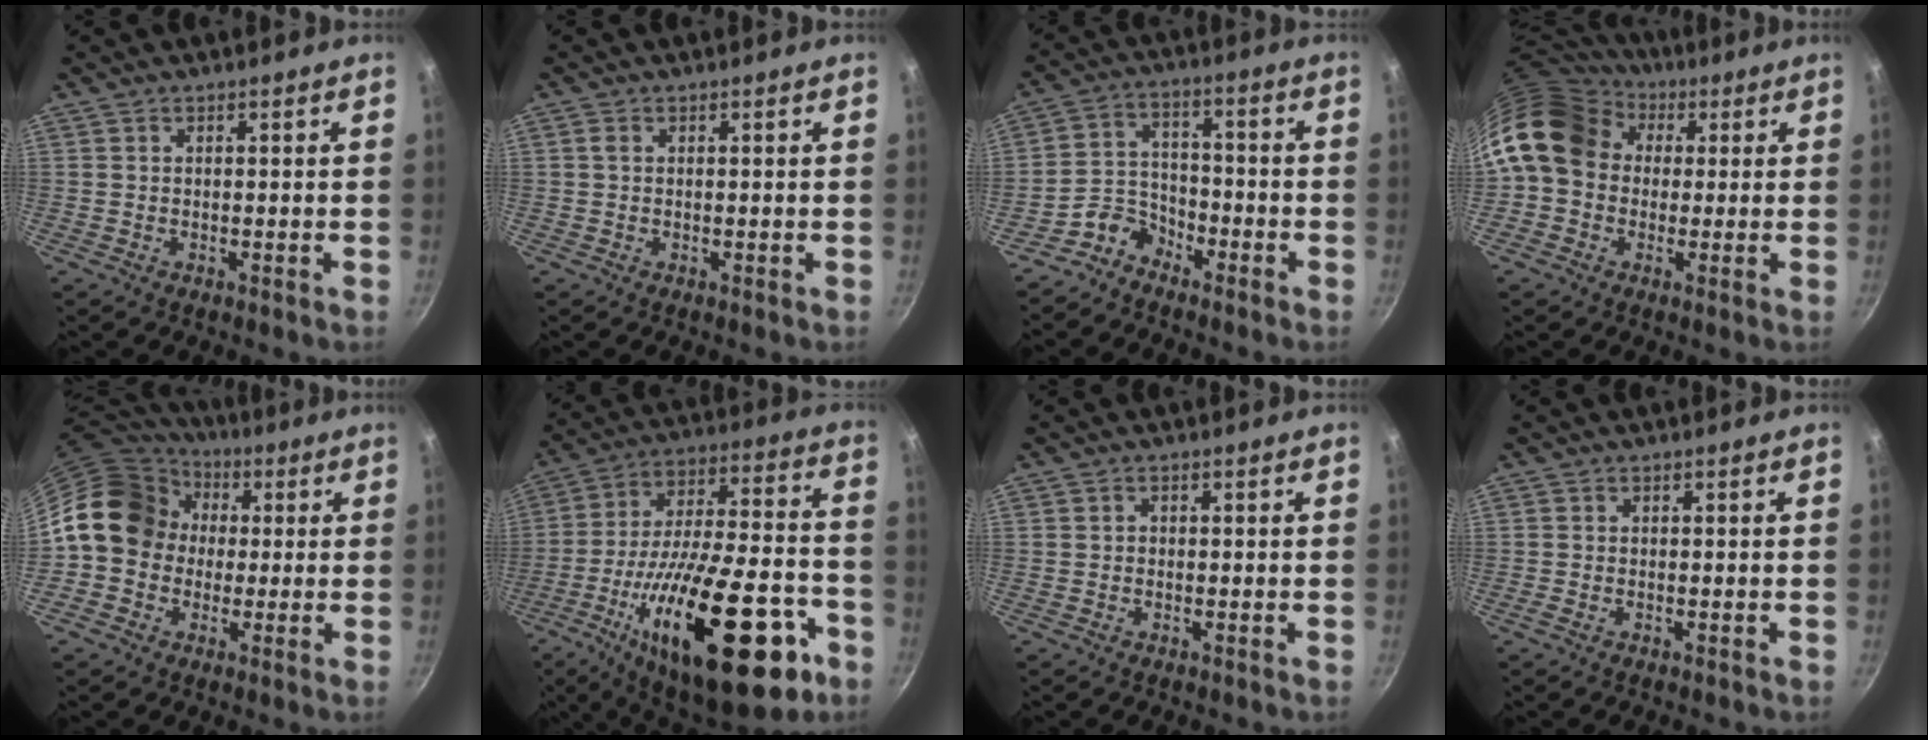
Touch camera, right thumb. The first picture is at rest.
{"total": 0.8, "force": [0.1, 0.5, 0.6], "torque": [-0.011, 0.003, 0.002]}
{"total": 6.0, "force": [-4.7, 3.6, 1.2], "torque": [0.001, 0.051, -0.098]}
{"total": 15.2, "force": [2.7, 12.5, 8.2], "torque": [-0.126, 0.033, 0.033]}
{"total": 15.2, "force": [1.0, 13.1, 7.6], "torque": [-0.093, 0.040, 0.001]}
{"total": 33.5, "force": [-14.5, 13.1, 27.2], "torque": [-0.398, 0.054, -0.219]}
{"total": 0.6, "force": [-0.1, 0.5, 0.3], "torque": [-0.003, 0.004, -0.002]}
{"total": 0.5, "force": [-0.4, 0.1, 0.4], "torque": [-0.015, 0.002, -0.010]}